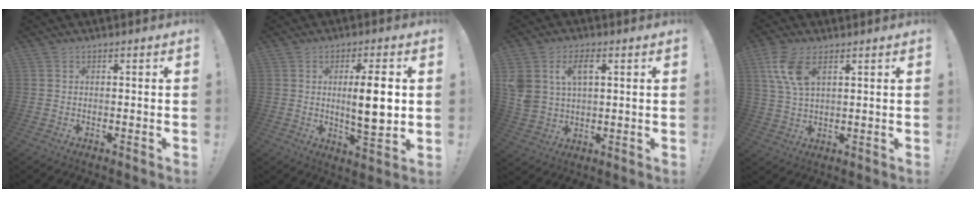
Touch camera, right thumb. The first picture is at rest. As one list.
[{"total": 11.0, "force": [1.0, 2.3, 10.7], "torque": [-0.172, -0.009, 0.010]}, {"total": 8.6, "force": [3.5, 5.5, 5.6], "torque": [-0.101, -0.001, 0.065]}, {"total": 9.2, "force": [4.4, 4.6, 6.7], "torque": [-0.145, -0.013, 0.081]}]